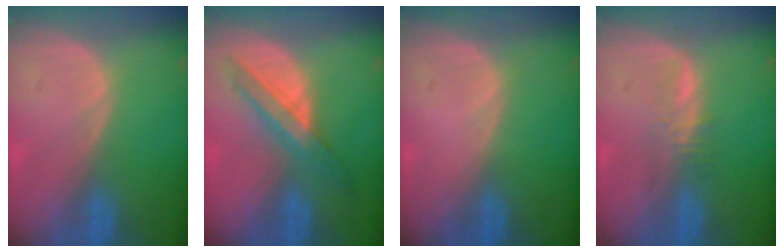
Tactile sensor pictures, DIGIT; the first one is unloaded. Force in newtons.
{"total": 5.9, "press": 5.9, "slide": 0.4}
{"total": 0.0}
{"total": 2.4, "press": 2.4, "slide": 0.2}